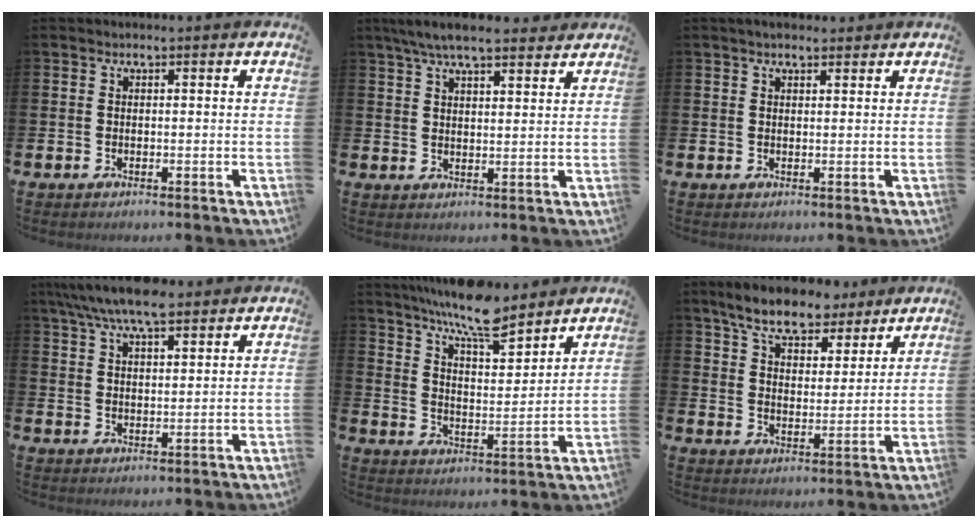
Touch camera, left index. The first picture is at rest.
{"total": 6.3, "force": [5.7, 1.2, 2.5], "torque": [-0.060, -0.014, 0.103]}
{"total": 2.3, "force": [2.0, 0.8, 0.6], "torque": [-0.005, -0.001, 0.035]}
{"total": 8.2, "force": [7.5, 1.8, 2.9], "torque": [-0.073, -0.027, 0.135]}
{"total": 9.2, "force": [8.5, 1.5, 3.4], "torque": [-0.080, -0.051, 0.151]}
{"total": 8.1, "force": [7.2, 2.7, 2.5], "torque": [-0.069, -0.033, 0.129]}